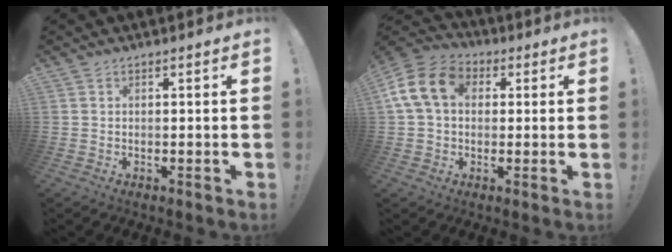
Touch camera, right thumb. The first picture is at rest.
{"total": 14.3, "force": [3.2, 10.6, 8.9], "torque": [-0.157, 0.011, 0.067]}